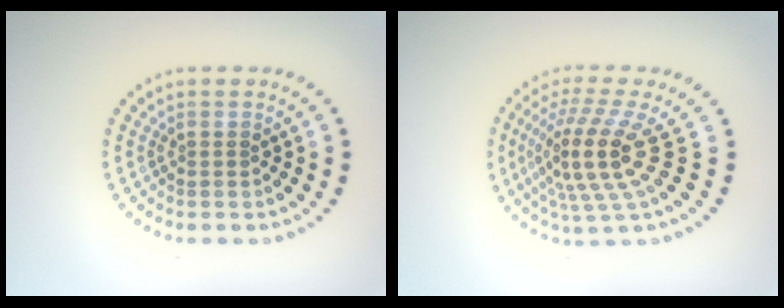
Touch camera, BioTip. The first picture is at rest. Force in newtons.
{"total": 5.4, "press": 3.9, "slide": 3.7}